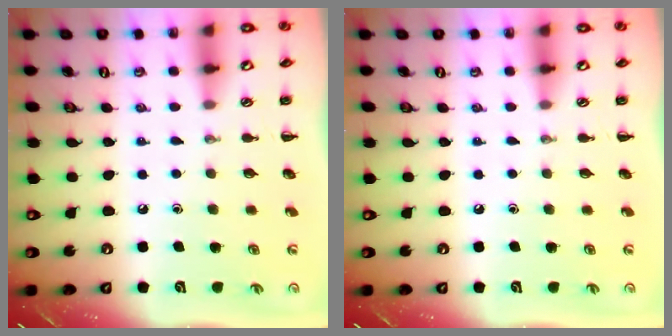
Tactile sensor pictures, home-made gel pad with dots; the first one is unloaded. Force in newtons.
{"total": 0.0}